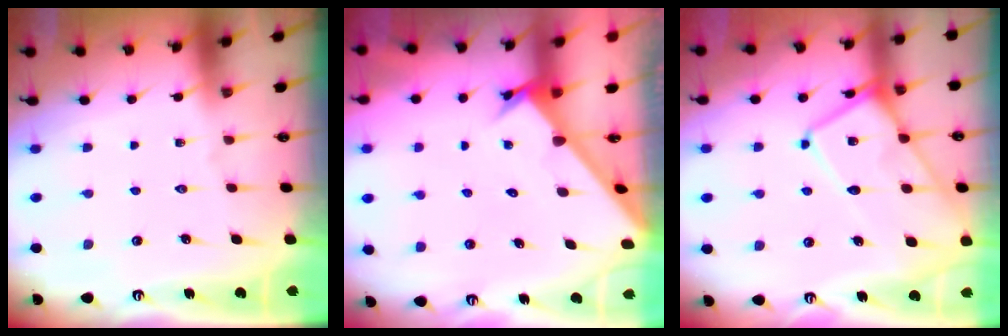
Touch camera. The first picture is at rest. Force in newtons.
{"total": 2.6, "press": 2.6, "slide": 0.2}
{"total": 13.2, "press": 13.2, "slide": 1.3}